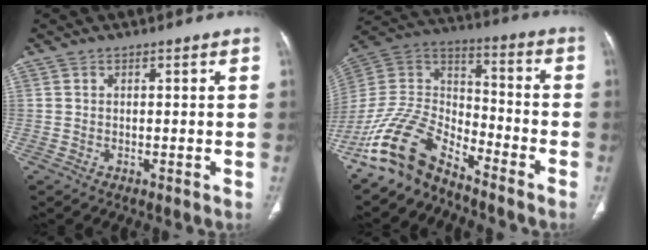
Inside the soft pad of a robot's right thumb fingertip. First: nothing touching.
{"total": 13.6, "force": [-11.0, 5.7, 5.6], "torque": [-0.097, 0.091, -0.221]}